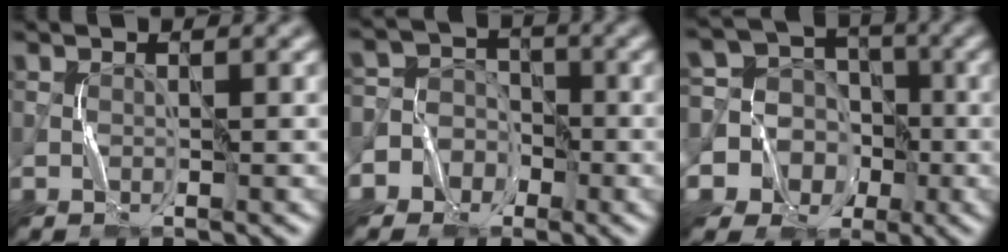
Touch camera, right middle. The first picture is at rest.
{"total": 6.2, "force": [-2.9, 5.4, 0.5], "torque": [0.002, 0.019, -0.075]}
{"total": 12.6, "force": [-2.6, 11.9, 3.1], "torque": [-0.111, 0.021, -0.069]}